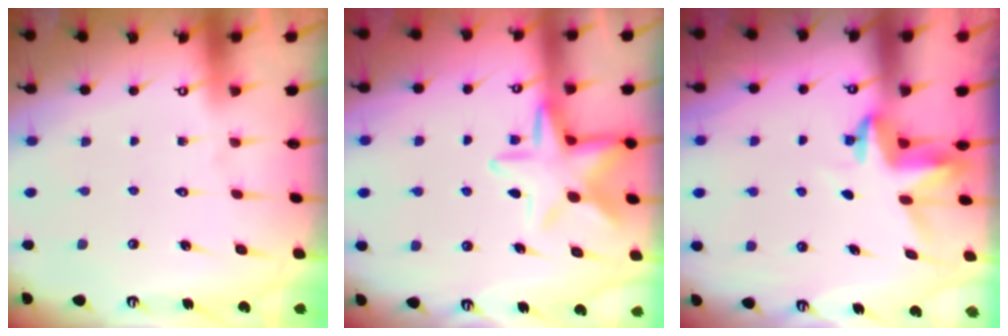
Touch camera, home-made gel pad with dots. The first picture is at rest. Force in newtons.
{"total": 11.6, "press": 11.6, "slide": 1.2}
{"total": 3.9, "press": 3.9, "slide": 0.3}